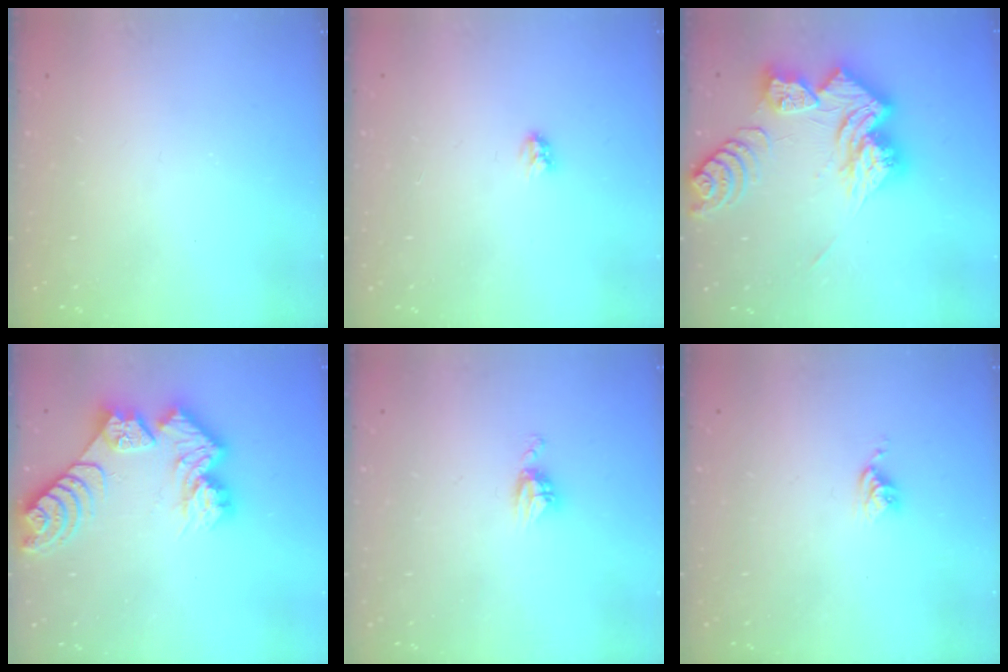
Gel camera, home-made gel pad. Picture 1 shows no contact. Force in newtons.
{"total": 3.0, "press": 3.0, "slide": 0.3}
{"total": 19.0, "press": 18.8, "slide": 2.0}
{"total": 15.0, "press": 14.9, "slide": 1.4}
{"total": 5.4, "press": 5.4, "slide": 0.5}
{"total": 3.8, "press": 3.8, "slide": 0.1}